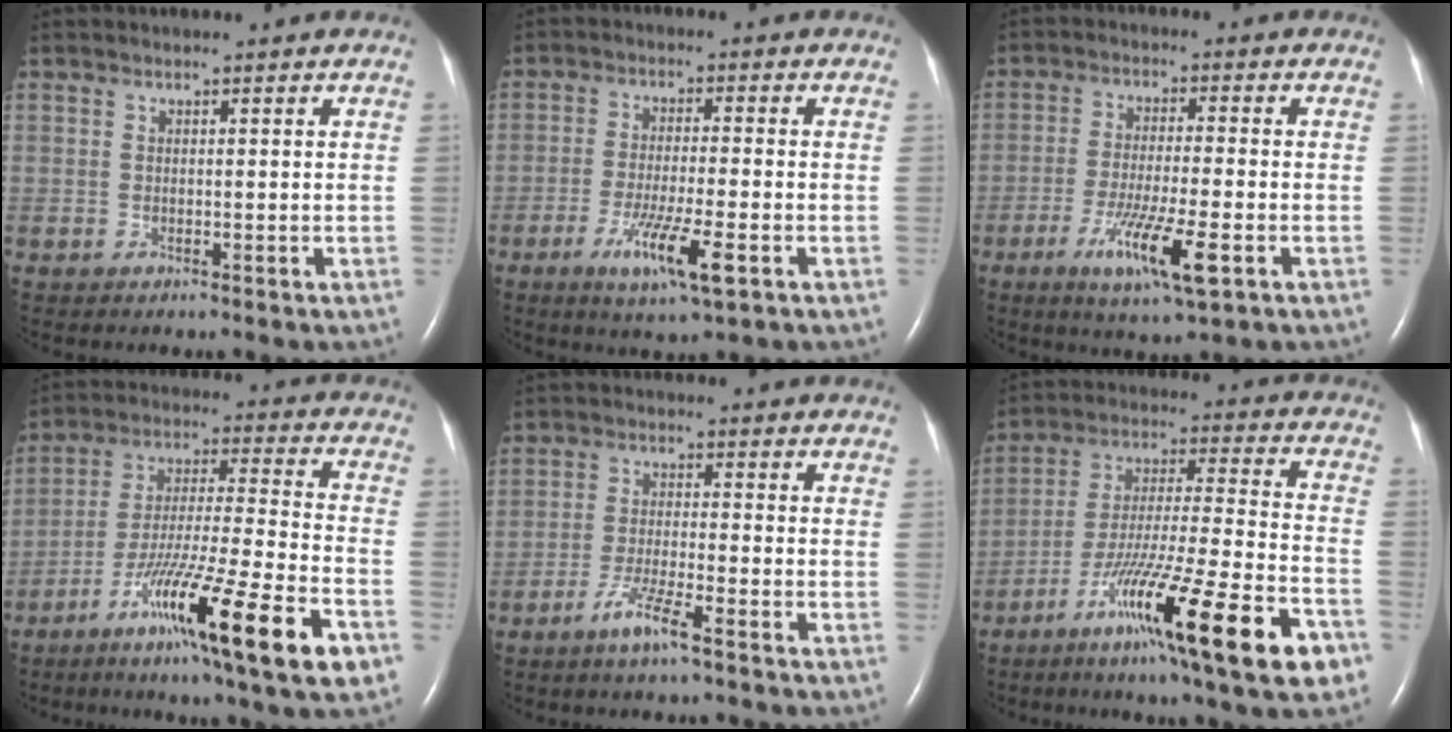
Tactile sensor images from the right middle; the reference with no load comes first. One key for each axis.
{"total": 7.9, "fx": -3.6, "fy": 0.4, "fz": 7.0, "tx": -0.133, "ty": -0.018, "tz": -0.059}
{"total": 9.4, "fx": -4.1, "fy": 0.5, "fz": 8.4, "tx": -0.156, "ty": -0.023, "tz": -0.068}
{"total": 19.9, "fx": -10.3, "fy": 0.2, "fz": 17.1, "tx": -0.280, "ty": -0.044, "tz": -0.177}
{"total": 5.1, "fx": -3.5, "fy": -0.1, "fz": 3.8, "tx": -0.081, "ty": -0.009, "tz": -0.069}
{"total": 22.7, "fx": -12.1, "fy": 1.0, "fz": 19.2, "tx": -0.290, "ty": -0.044, "tz": -0.204}